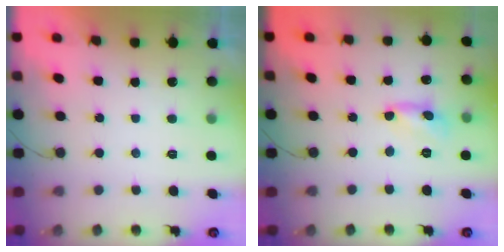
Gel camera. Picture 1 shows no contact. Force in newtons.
{"total": 2.7, "press": 2.7, "slide": 0.1}